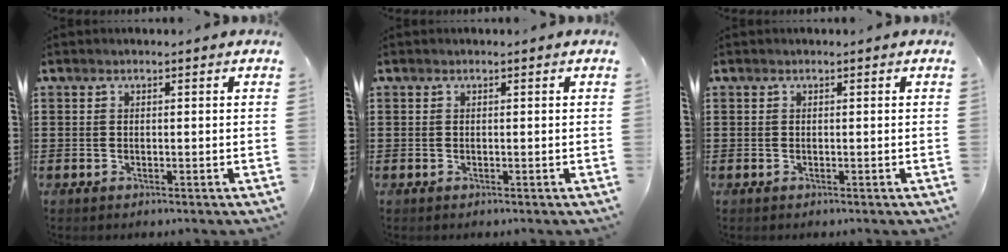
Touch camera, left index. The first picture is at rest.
{"total": 0.0}
{"total": 0.0}